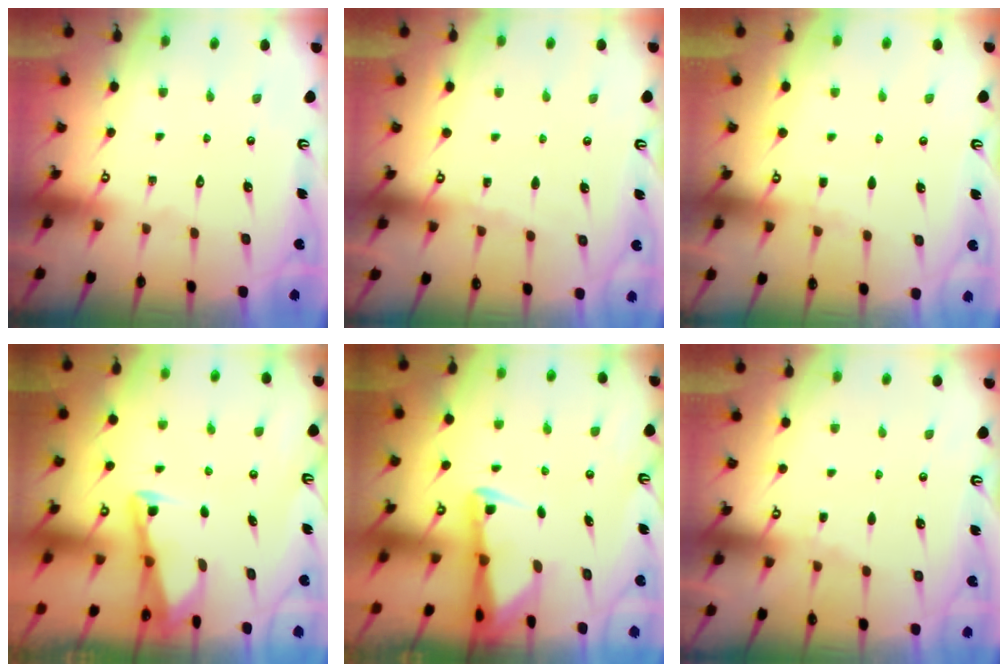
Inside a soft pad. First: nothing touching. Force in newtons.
{"total": 3.5, "press": 3.5, "slide": 0.4}
{"total": 4.3, "press": 4.3, "slide": 0.5}
{"total": 2.8, "press": 2.8, "slide": 0.4}
{"total": 2.4, "press": 2.3, "slide": 0.4}
{"total": 2.7, "press": 2.7, "slide": 0.4}